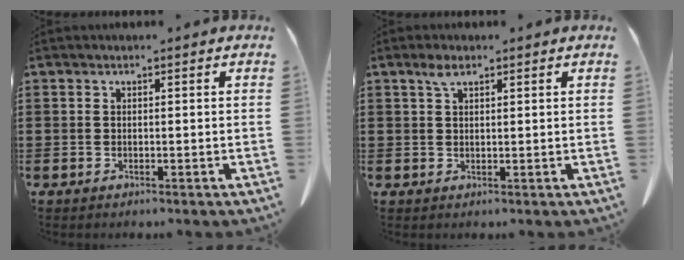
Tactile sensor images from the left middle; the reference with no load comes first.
{"total": 2.1, "force": [1.3, 0.8, 1.4], "torque": [-0.033, 0.000, 0.025]}